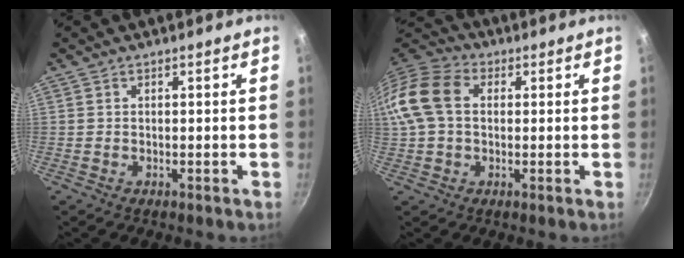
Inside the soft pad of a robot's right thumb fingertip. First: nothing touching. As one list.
[{"total": 12.9, "force": [1.8, 9.1, 8.9], "torque": [-0.165, 0.025, 0.017]}]